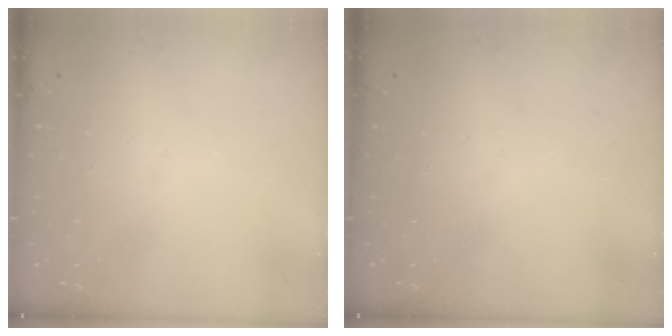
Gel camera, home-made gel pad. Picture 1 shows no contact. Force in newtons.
{"total": 0.0}